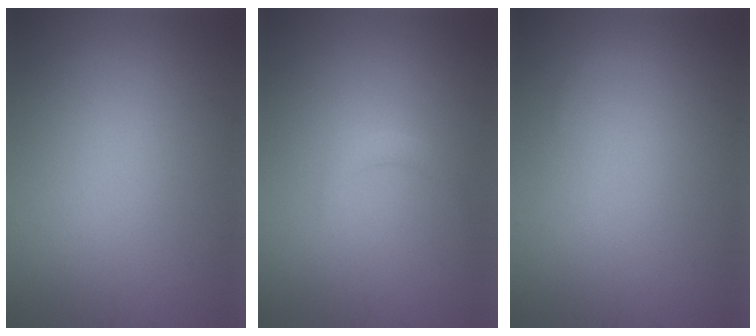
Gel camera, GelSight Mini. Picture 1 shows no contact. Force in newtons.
{"total": 1.1, "press": 1.1, "slide": 0.0}
{"total": 0.5, "press": 0.5, "slide": 0.0}